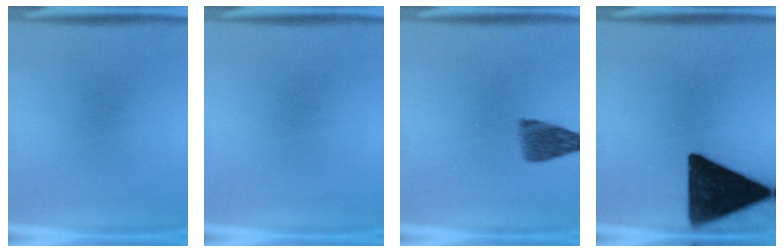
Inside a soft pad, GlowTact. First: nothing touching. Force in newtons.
{"total": 0.0}
{"total": 5.4}
{"total": 17.7}